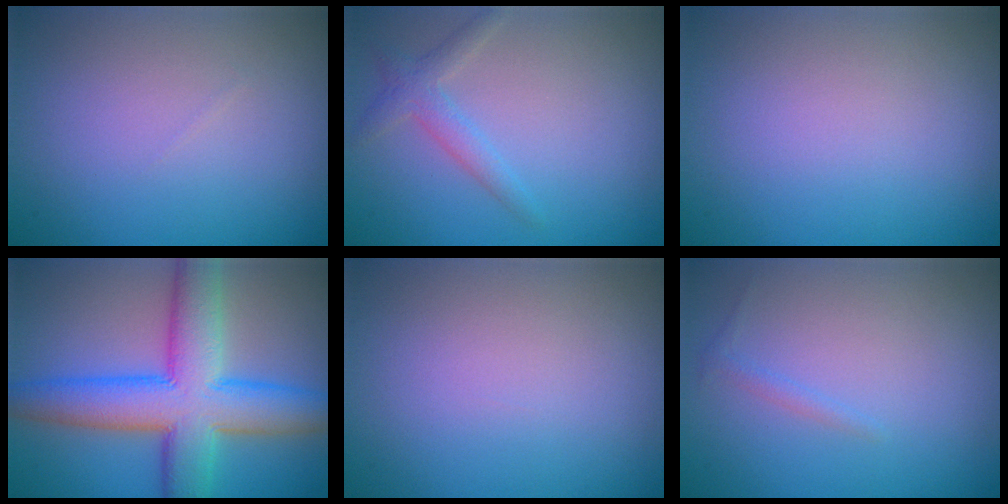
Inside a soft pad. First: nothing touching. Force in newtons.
{"total": 1.9, "press": 1.9, "slide": 0.1}
{"total": 0.0}
{"total": 9.9, "press": 9.9, "slide": 0.3}
{"total": 0.0}
{"total": 0.6, "press": 0.6, "slide": 0.1}